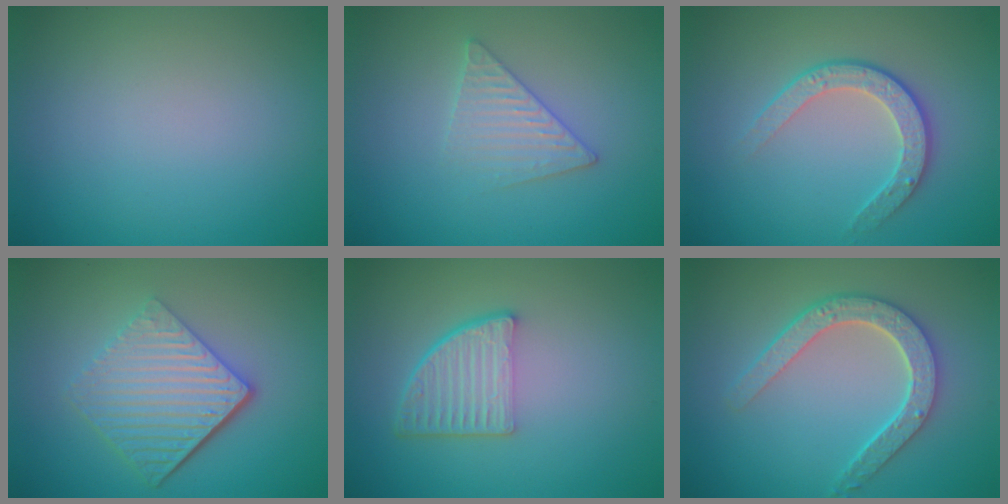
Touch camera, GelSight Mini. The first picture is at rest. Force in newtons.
{"total": 2.6, "press": 2.6, "slide": 0.3}
{"total": 3.3, "press": 2.8, "slide": 1.7}
{"total": 6.2, "press": 4.2, "slide": 4.5}
{"total": 4.5, "press": 3.2, "slide": 3.2}
{"total": 4.6, "press": 3.7, "slide": 2.7}